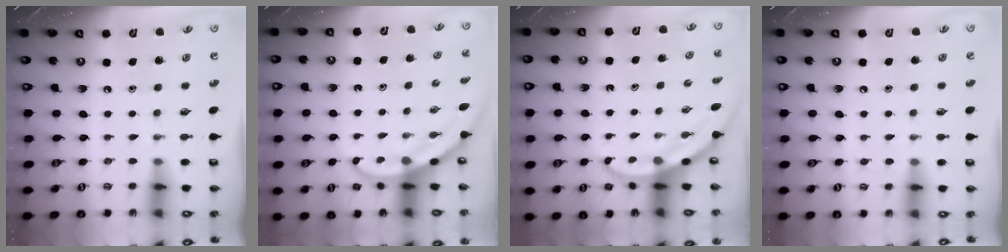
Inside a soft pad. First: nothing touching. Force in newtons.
{"total": 3.2, "press": 3.2, "slide": 0.1}
{"total": 3.1, "press": 3.1, "slide": 0.2}
{"total": 3.4, "press": 3.4, "slide": 0.4}